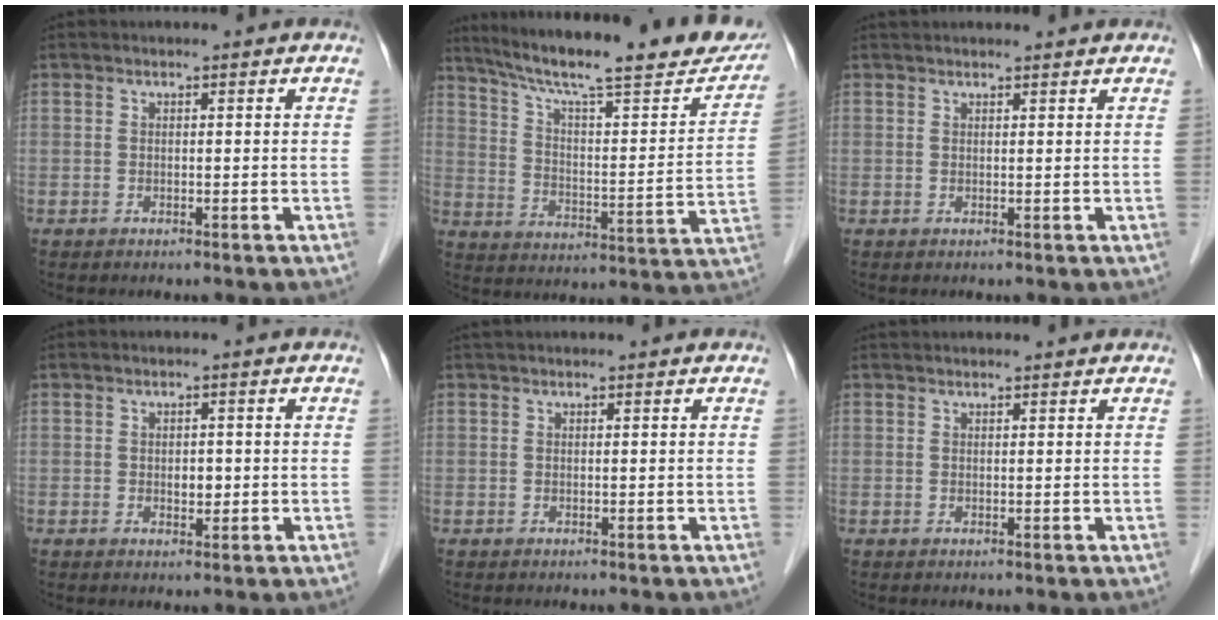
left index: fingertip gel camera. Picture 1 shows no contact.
{"total": 25.9, "force": [21.8, 3.7, 13.7], "torque": [-0.218, -0.018, 0.300]}
{"total": 4.9, "force": [4.7, 0.5, 1.5], "torque": [-0.016, 0.031, 0.056]}
{"total": 1.8, "force": [-0.1, 1.1, 1.4], "torque": [-0.022, 0.000, 0.002]}
{"total": 2.4, "force": [2.2, 0.2, 0.9], "torque": [-0.012, 0.032, 0.033]}
{"total": 3.6, "force": [3.5, 0.3, 0.9], "torque": [-0.010, 0.027, 0.043]}